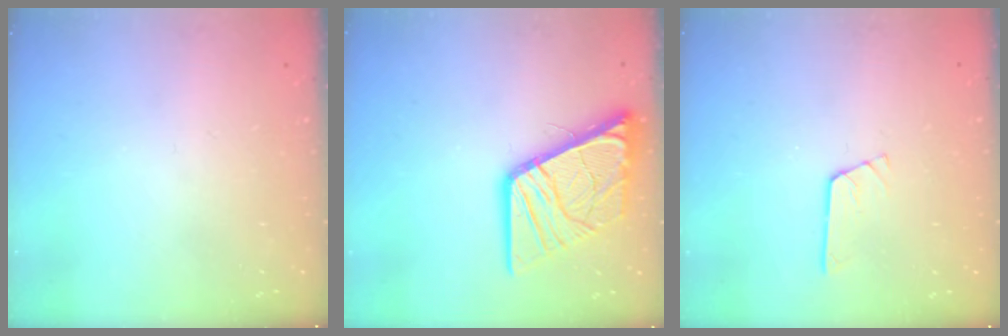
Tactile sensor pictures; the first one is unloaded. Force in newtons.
{"total": 16.0, "press": 15.9, "slide": 2.1}
{"total": 3.1, "press": 3.1, "slide": 0.3}